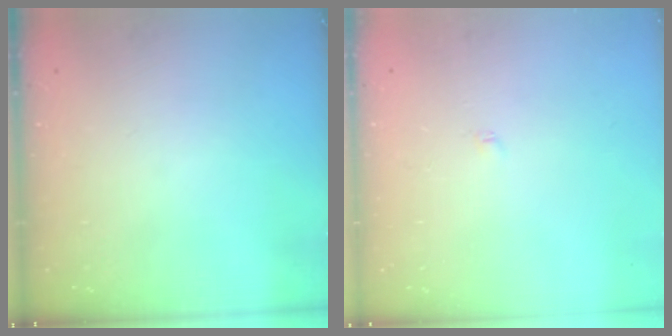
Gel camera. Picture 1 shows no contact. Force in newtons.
{"total": 1.9, "press": 1.9, "slide": 0.3}